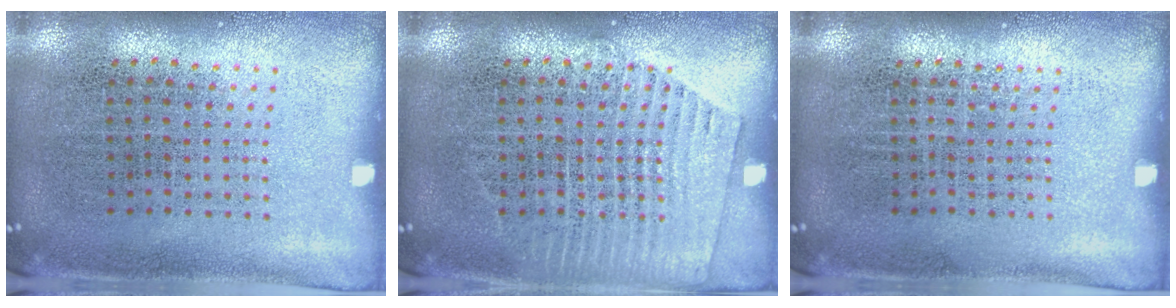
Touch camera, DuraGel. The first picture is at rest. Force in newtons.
{"total": 1.7, "press": 1.6, "slide": 0.3}
{"total": 0.0}